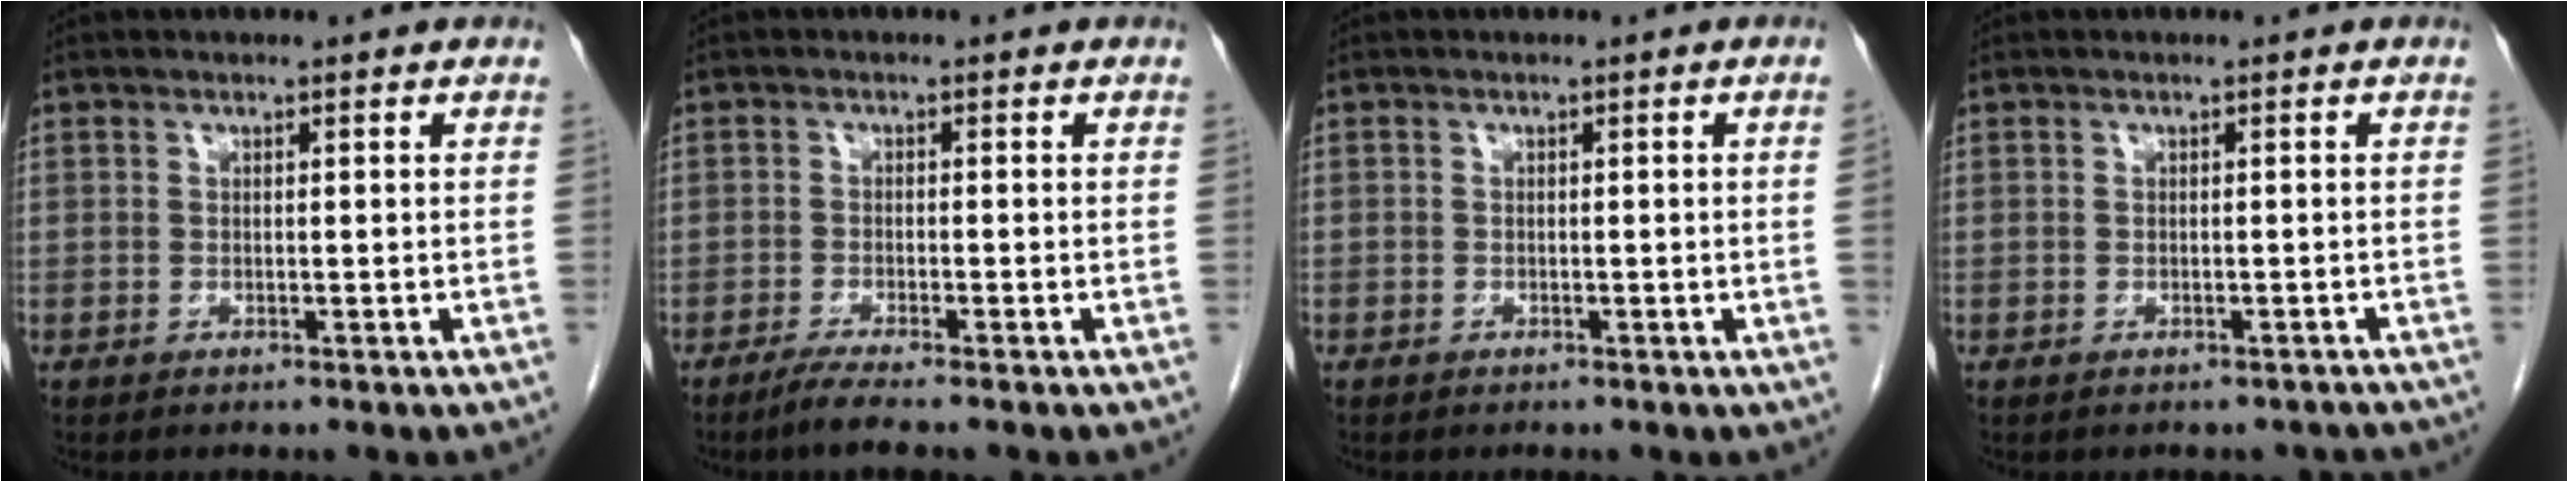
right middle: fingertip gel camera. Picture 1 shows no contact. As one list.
[{"total": 3.4, "force": [-2.7, -0.4, 2.0], "torque": [-0.042, -0.008, -0.052]}, {"total": 0.8, "force": [-0.1, -0.4, 0.7], "torque": [0.001, 0.002, -0.001]}, {"total": 3.5, "force": [-3.1, 1.5, 0.2], "torque": [0.004, 0.002, -0.033]}]